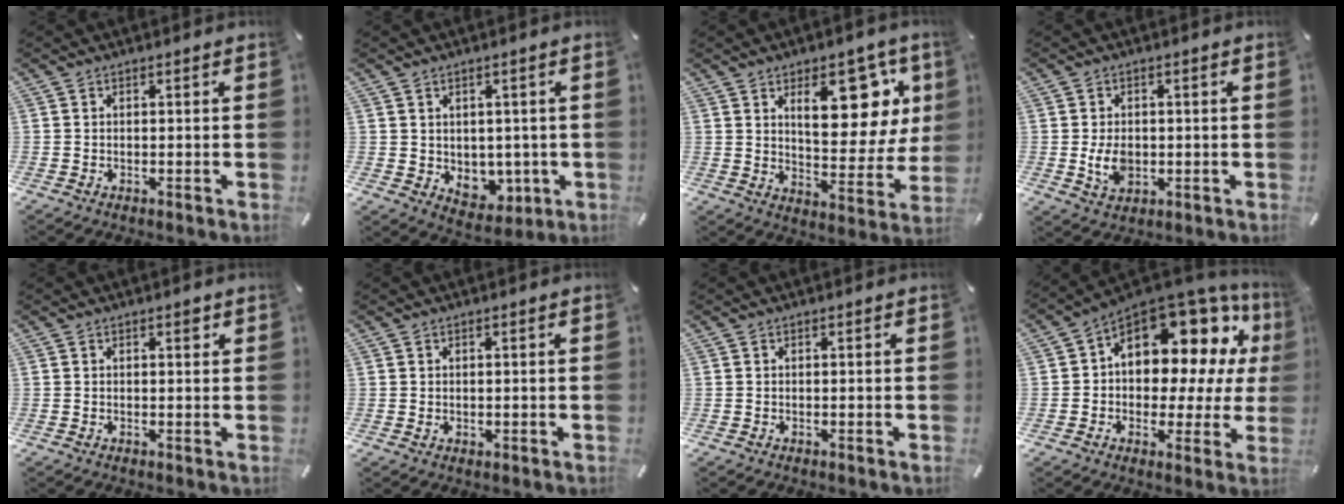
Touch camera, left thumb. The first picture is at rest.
{"total": 5.5, "force": [1.6, 5.1, 1.2], "torque": [0.005, -0.021, 0.033]}
{"total": 17.7, "force": [8.6, 9.3, 12.3], "torque": [-0.157, -0.046, 0.142]}
{"total": 5.7, "force": [-0.5, 4.1, 3.9], "torque": [-0.088, -0.006, -0.014]}
{"total": 1.3, "force": [0.7, 0.6, 0.9], "torque": [-0.012, 0.000, 0.009]}
{"total": 0.6, "force": [0.2, 0.5, 0.2], "torque": [0.003, -0.001, 0.002]}
{"total": 0.0}
{"total": 14.9, "force": [7.3, 9.3, 9.0], "torque": [-0.125, -0.069, 0.124]}